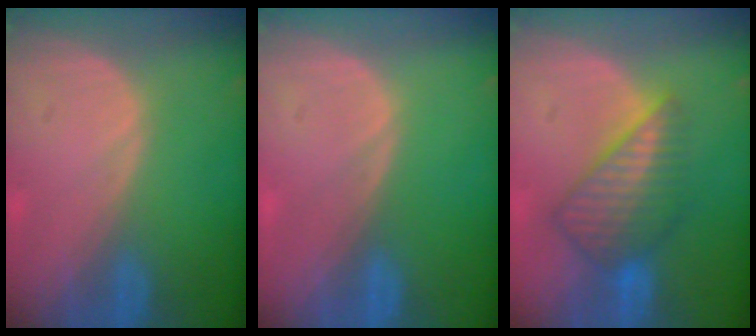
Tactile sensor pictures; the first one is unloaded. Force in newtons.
{"total": 0.0}
{"total": 7.3, "press": 6.9, "slide": 2.2}